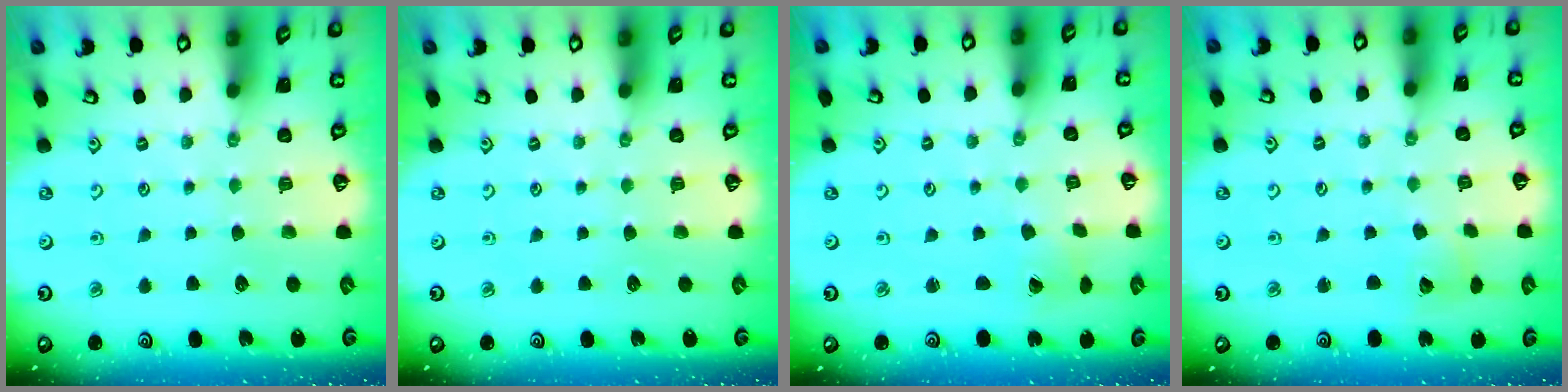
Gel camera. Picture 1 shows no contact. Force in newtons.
{"total": 0.0}
{"total": 2.1, "press": 2.1, "slide": 0.3}
{"total": 3.3, "press": 3.2, "slide": 0.4}